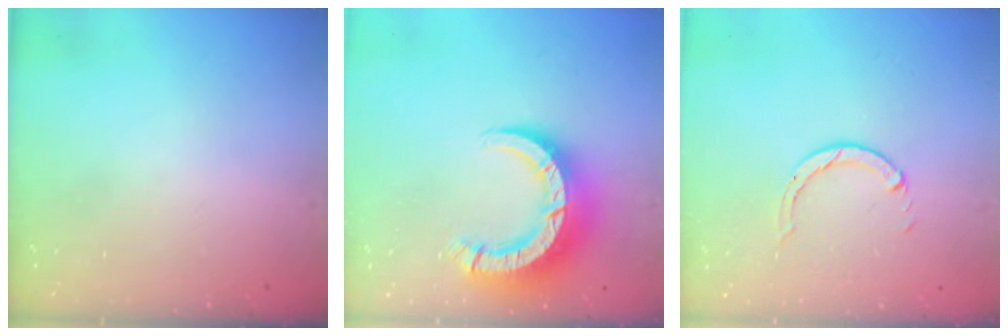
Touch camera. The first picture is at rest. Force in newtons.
{"total": 12.5, "press": 12.4, "slide": 1.3}
{"total": 3.2, "press": 3.2, "slide": 0.5}